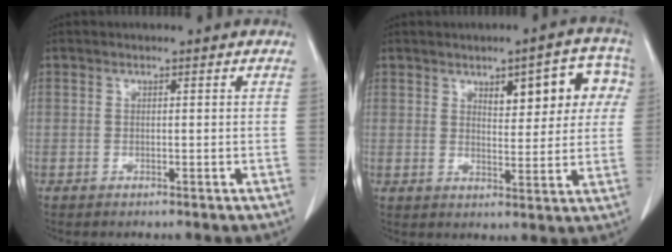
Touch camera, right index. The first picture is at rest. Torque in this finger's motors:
{"motor_torque": [0.57, 0.49, 0.19, 0.05]}